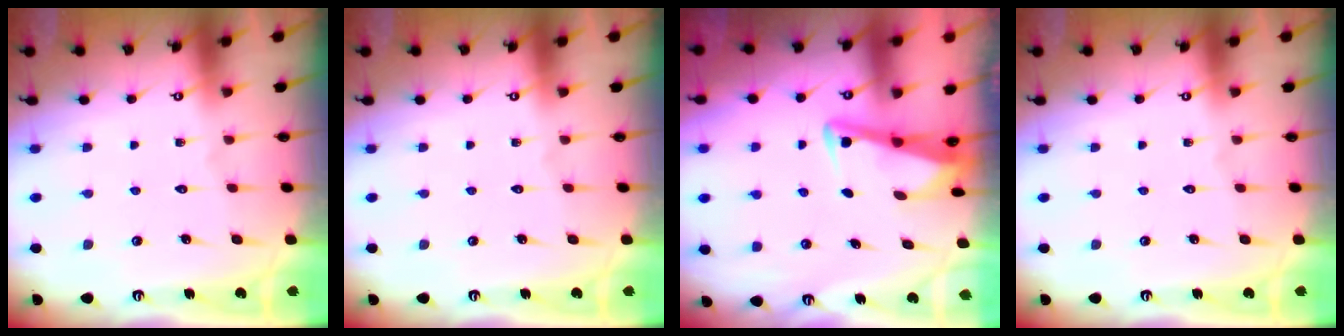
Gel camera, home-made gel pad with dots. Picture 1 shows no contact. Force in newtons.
{"total": 0.0}
{"total": 3.4, "press": 3.4, "slide": 0.3}
{"total": 0.0}